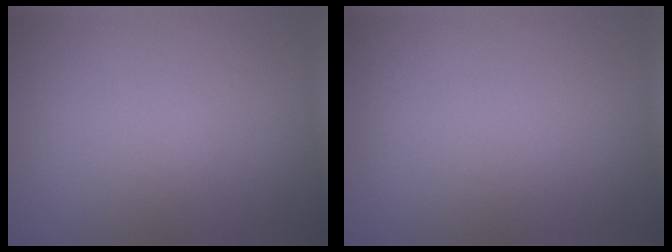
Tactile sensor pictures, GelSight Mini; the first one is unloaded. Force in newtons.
{"total": 0.0}